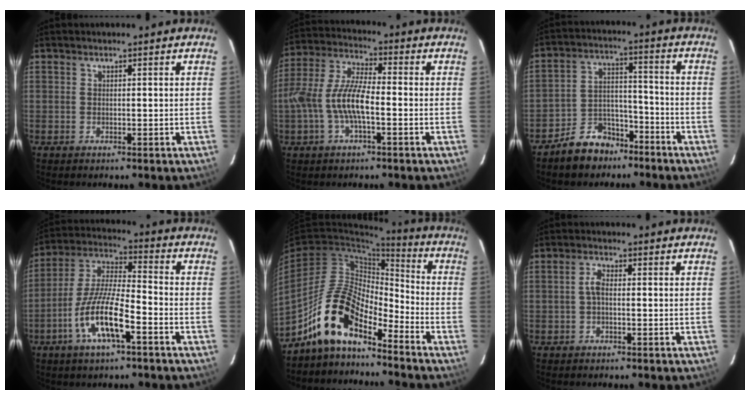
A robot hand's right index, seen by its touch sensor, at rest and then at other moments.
{"total": 10.8, "force": [-2.8, 3.3, 9.9], "torque": [-0.214, 0.007, -0.056]}
{"total": 9.7, "force": [-7.4, 5.7, 2.8], "torque": [-0.062, 0.032, -0.110]}
{"total": 13.1, "force": [-6.1, 2.9, 11.2], "torque": [-0.232, -0.007, -0.119]}
{"total": 12.6, "force": [-9.7, 4.2, 6.8], "torque": [-0.135, 0.019, -0.193]}
{"total": 2.1, "force": [-0.4, 0.9, 1.8], "torque": [-0.040, 0.008, -0.008]}